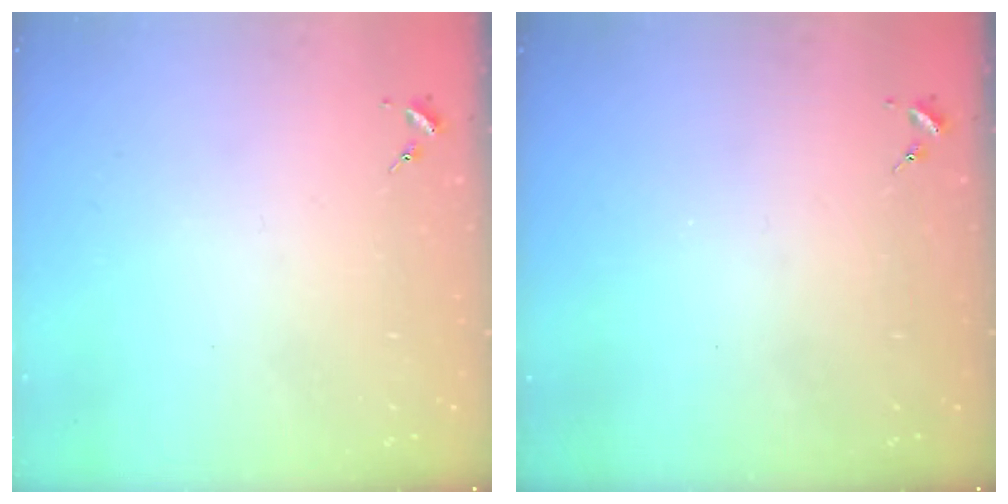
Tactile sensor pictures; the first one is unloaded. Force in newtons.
{"total": 0.0}